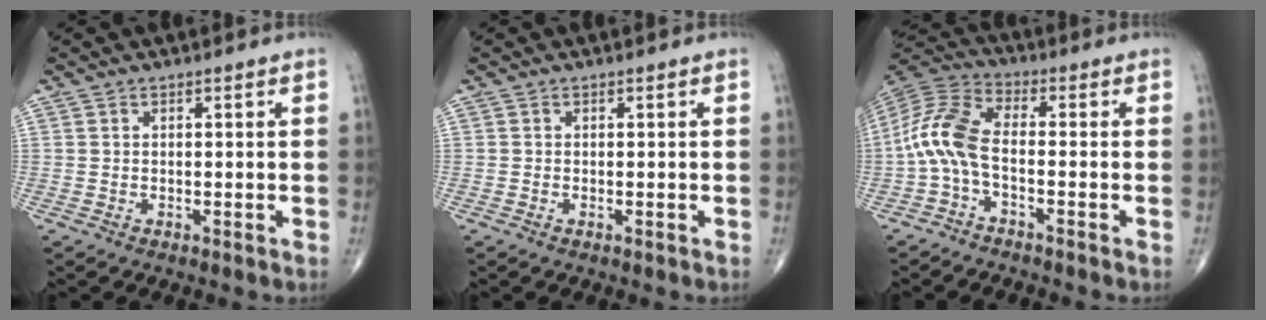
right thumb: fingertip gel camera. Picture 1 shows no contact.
{"total": 0.0}
{"total": 9.7, "force": [-2.1, 4.4, 8.4], "torque": [-0.184, 0.034, -0.056]}